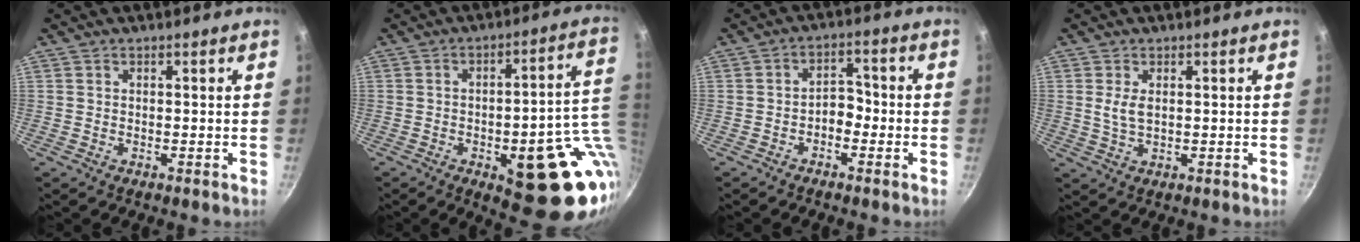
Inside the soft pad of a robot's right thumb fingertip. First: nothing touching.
{"total": 20.4, "force": [-3.4, 7.4, 18.7], "torque": [-0.184, 0.007, -0.035]}
{"total": 4.0, "force": [-1.7, 2.6, 2.5], "torque": [-0.018, 0.027, -0.033]}
{"total": 3.4, "force": [0.7, 1.8, 2.8], "torque": [-0.049, -0.004, 0.016]}